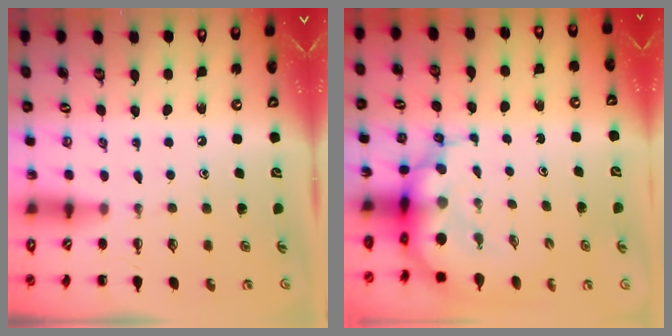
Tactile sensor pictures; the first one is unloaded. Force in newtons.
{"total": 8.7, "press": 8.4, "slide": 2.2}